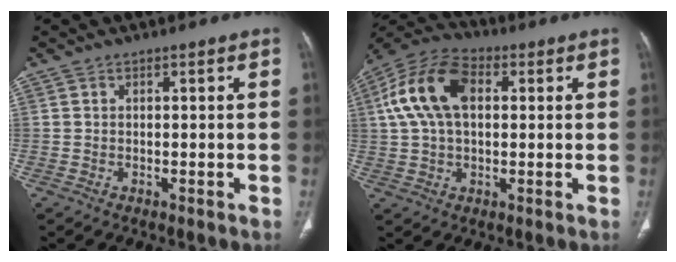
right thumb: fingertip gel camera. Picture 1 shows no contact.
{"total": 14.0, "force": [2.8, 8.6, 10.7], "torque": [-0.213, 0.028, 0.045]}